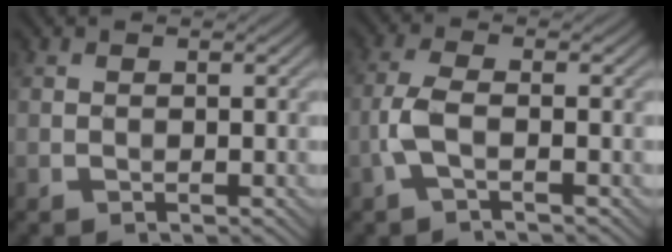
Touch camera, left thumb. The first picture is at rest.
{"total": 3.6, "force": [-1.3, 1.1, 3.2], "torque": [-0.081, 0.004, -0.035]}